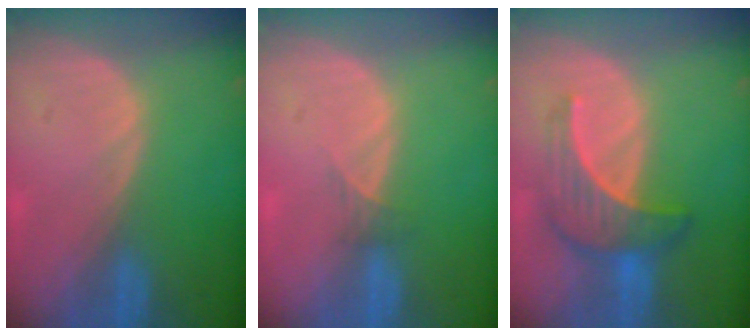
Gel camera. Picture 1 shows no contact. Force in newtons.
{"total": 1.3, "press": 1.0, "slide": 0.8}
{"total": 7.1, "press": 6.6, "slide": 2.6}